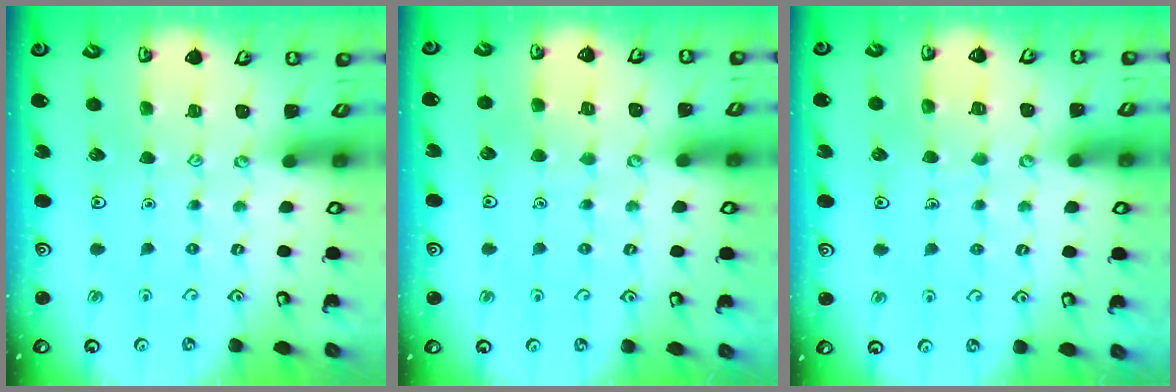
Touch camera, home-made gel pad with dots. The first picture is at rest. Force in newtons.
{"total": 2.6, "press": 2.6, "slide": 0.3}
{"total": 4.3, "press": 4.2, "slide": 0.4}